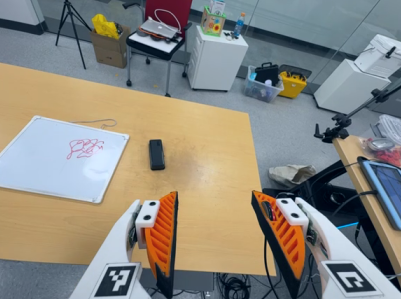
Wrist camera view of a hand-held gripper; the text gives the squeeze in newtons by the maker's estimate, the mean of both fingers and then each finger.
{"total": 0.0}